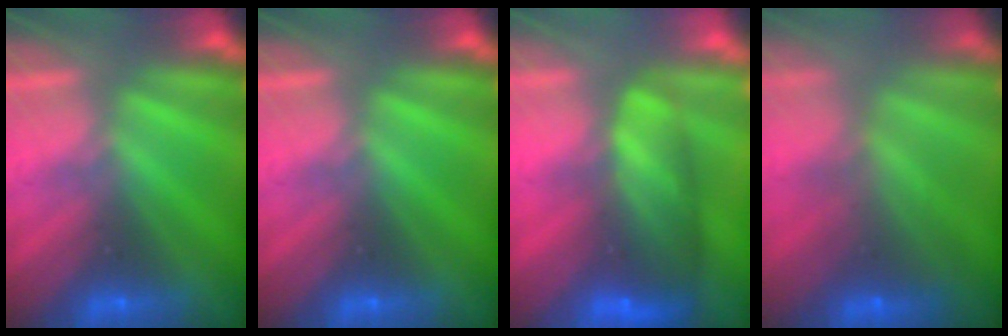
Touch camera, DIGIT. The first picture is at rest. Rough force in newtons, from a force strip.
{"total": 0.0}
{"total": 10.9}
{"total": 6.7}